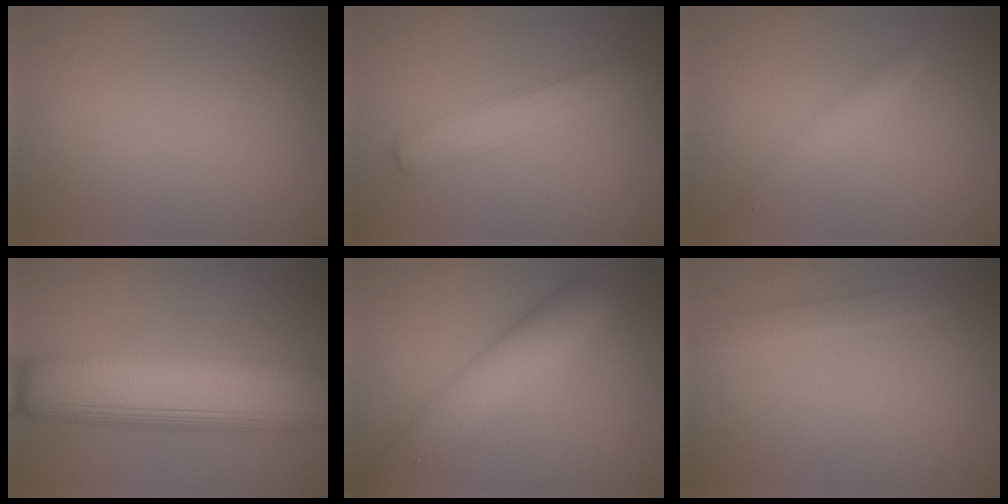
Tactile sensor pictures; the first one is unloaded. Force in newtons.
{"total": 2.9, "press": 2.9, "slide": 0.0}
{"total": 1.7, "press": 1.7, "slide": 0.0}
{"total": 11.6, "press": 11.6, "slide": 0.3}
{"total": 6.2, "press": 6.2, "slide": 0.3}
{"total": 1.1, "press": 1.1, "slide": 0.1}